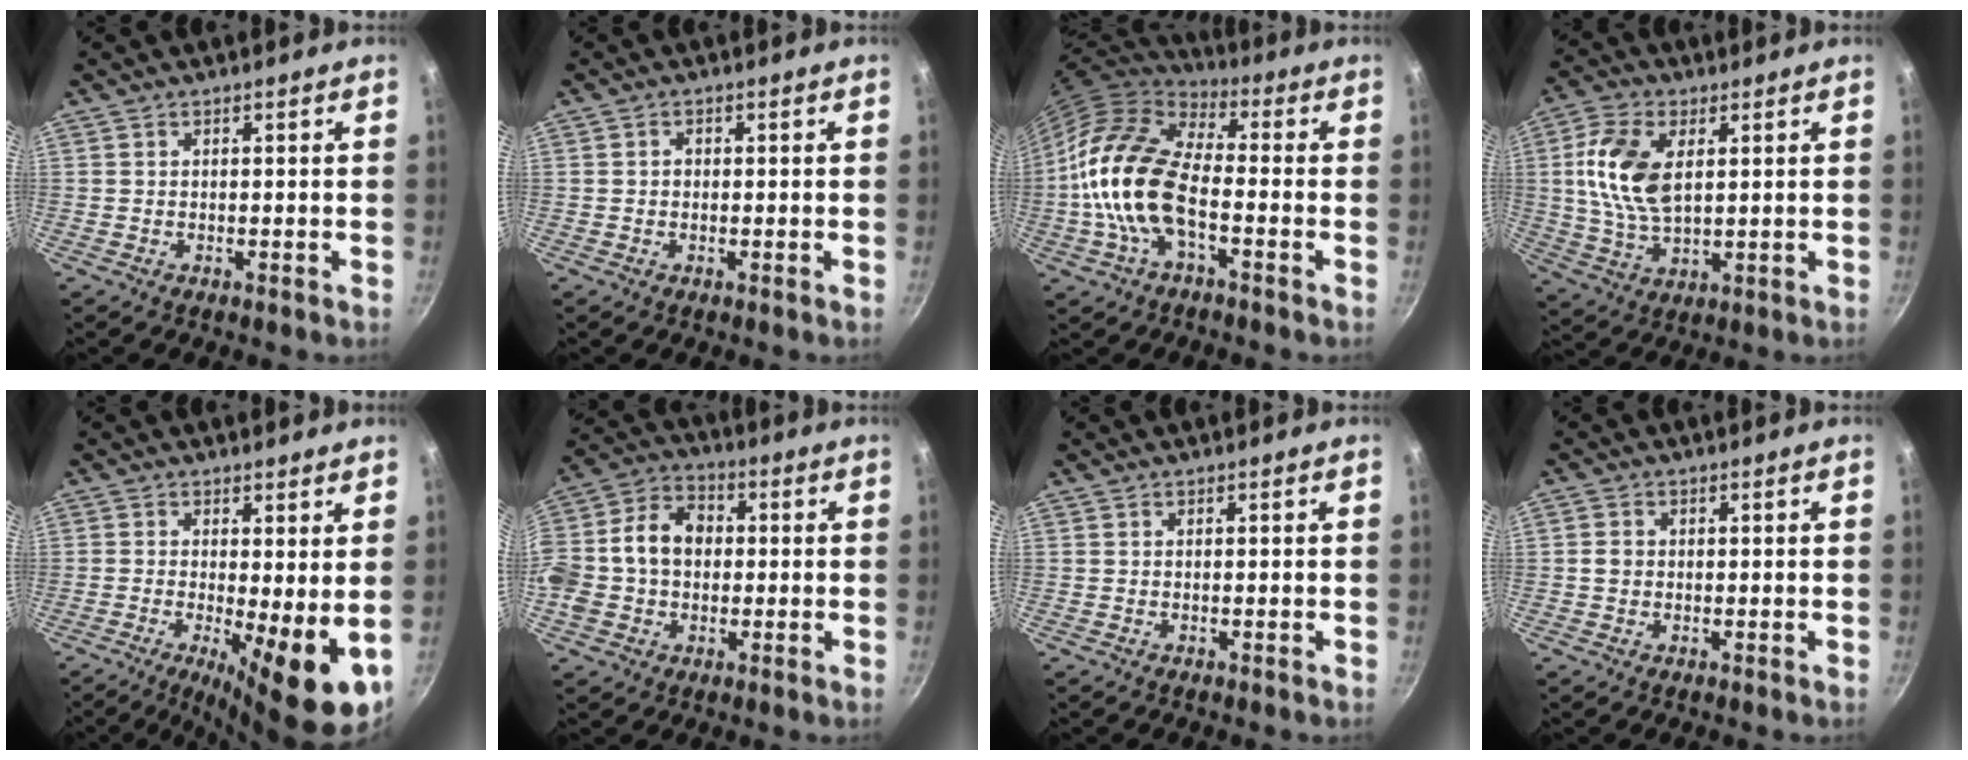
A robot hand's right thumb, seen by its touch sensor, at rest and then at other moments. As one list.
[{"total": 1.1, "force": [0.0, 1.0, 0.5], "torque": [-0.007, 0.005, -0.002]}, {"total": 17.7, "force": [-3.6, 9.2, 14.7], "torque": [-0.266, 0.032, -0.083]}, {"total": 12.5, "force": [2.7, 7.1, 10.0], "torque": [-0.191, -0.002, 0.050]}, {"total": 11.0, "force": [-1.4, 2.9, 10.5], "torque": [-0.146, -0.012, -0.016]}, {"total": 16.3, "force": [0.1, 12.5, 10.5], "torque": [-0.192, 0.043, -0.014]}, {"total": 0.0}, {"total": 2.0, "force": [0.0, 1.8, 1.0], "torque": [-0.013, 0.007, -0.002]}]